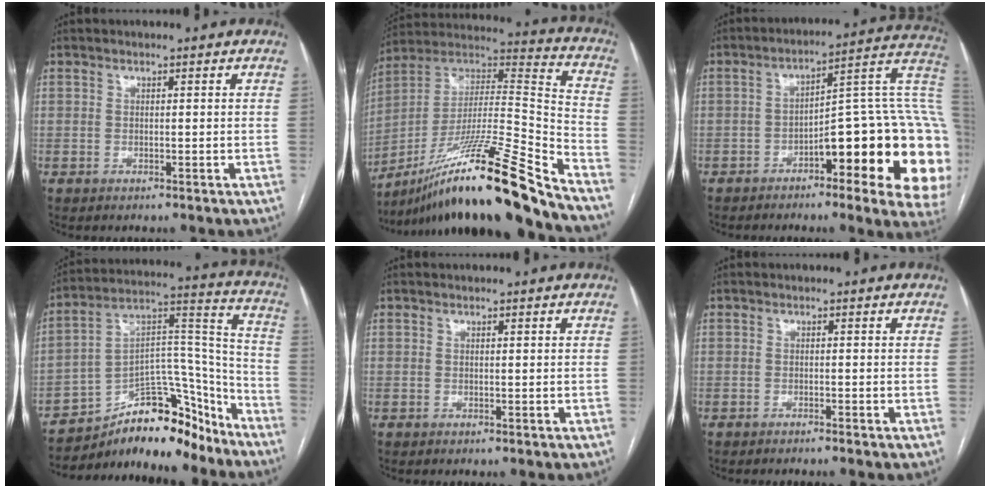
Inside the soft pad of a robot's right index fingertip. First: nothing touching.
{"total": 25.0, "force": [-18.2, -0.7, 17.1], "torque": [-0.275, 0.002, -0.323]}
{"total": 23.7, "force": [-5.1, 5.4, 22.5], "torque": [-0.192, 0.033, -0.061]}
{"total": 19.6, "force": [-15.9, 7.3, 8.8], "torque": [-0.150, 0.060, -0.253]}
{"total": 0.0}
{"total": 1.1, "force": [-1.0, -0.4, 0.5], "torque": [-0.007, 0.003, -0.017]}